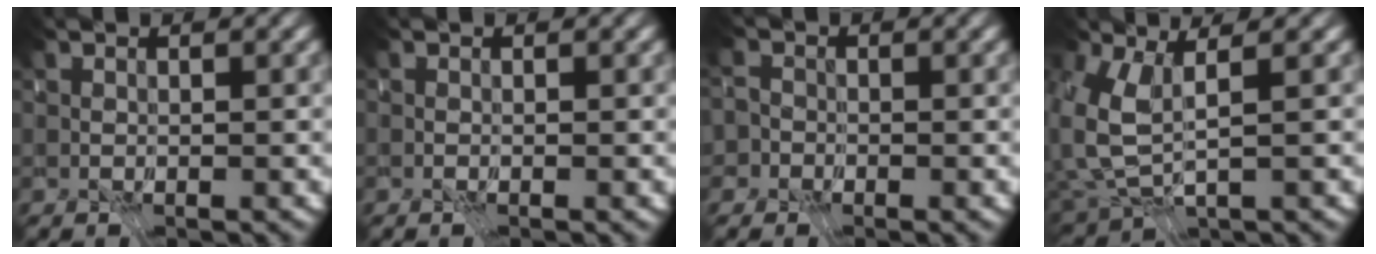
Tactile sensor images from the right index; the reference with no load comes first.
{"total": 0.0}
{"total": 3.2, "force": [0.7, 2.8, 1.3], "torque": [0.006, 0.007, -0.043]}
{"total": 2.4, "force": [-1.0, -1.9, 1.0], "torque": [-0.032, -0.025, -0.007]}